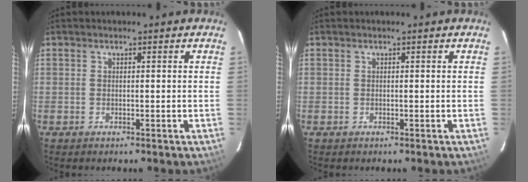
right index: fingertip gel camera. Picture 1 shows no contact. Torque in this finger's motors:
{"motor_torque": [-0.03, -0.02, 0.00, 0.00]}